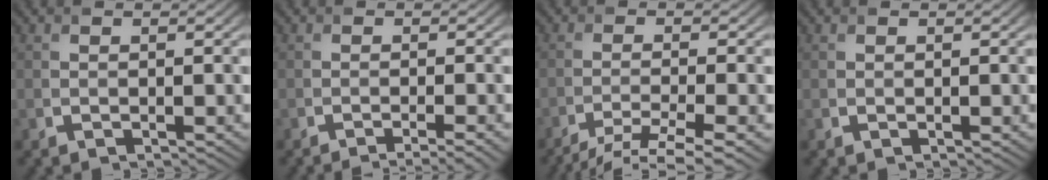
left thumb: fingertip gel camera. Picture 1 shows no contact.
{"total": 2.9, "force": [-1.8, 0.5, 2.3], "torque": [-0.027, 0.000, -0.037]}
{"total": 6.5, "force": [-4.6, 0.9, 4.4], "torque": [-0.074, -0.003, -0.081]}
{"total": 0.0}